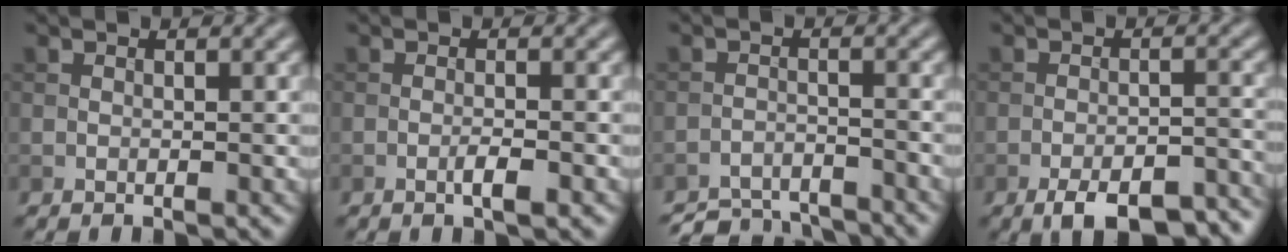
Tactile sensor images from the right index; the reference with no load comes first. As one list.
[{"total": 1.8, "force": [-0.8, 0.3, 1.5], "torque": [-0.024, 0.003, -0.016]}, {"total": 5.7, "force": [-5.5, 1.1, 1.1], "torque": [-0.019, -0.008, -0.097]}, {"total": 7.4, "force": [-5.5, 2.3, 4.3], "torque": [-0.063, -0.006, -0.078]}]